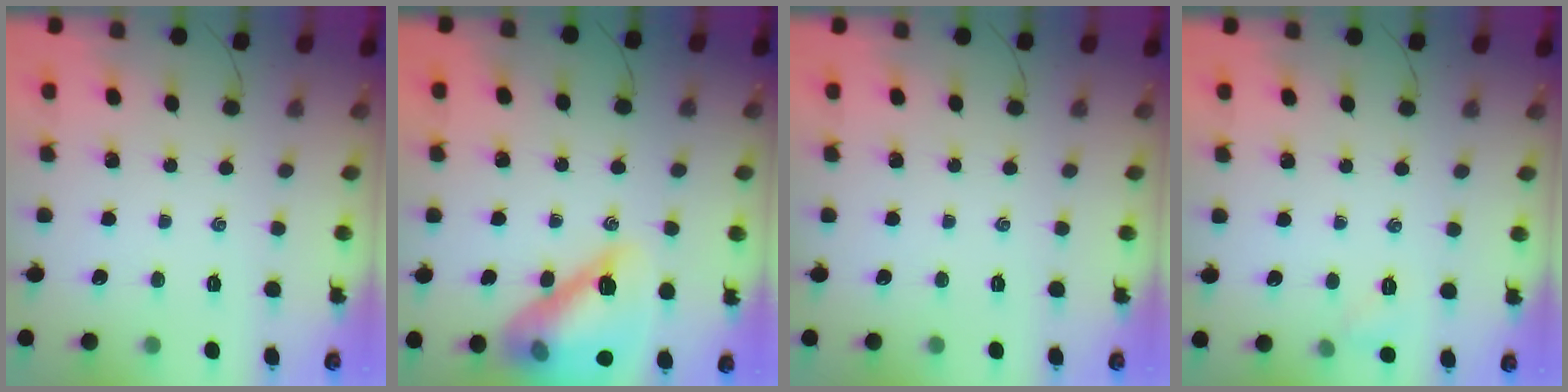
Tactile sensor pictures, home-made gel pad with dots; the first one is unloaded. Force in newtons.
{"total": 18.3, "press": 18.2, "slide": 1.6}
{"total": 0.0}
{"total": 4.3, "press": 4.1, "slide": 1.4}